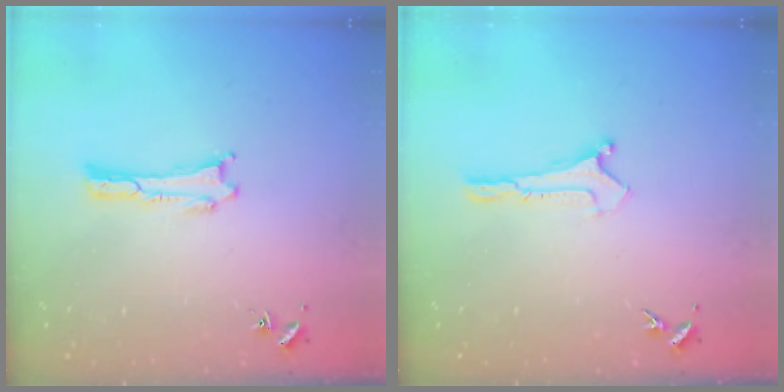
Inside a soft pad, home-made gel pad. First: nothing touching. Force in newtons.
{"total": 0.0}